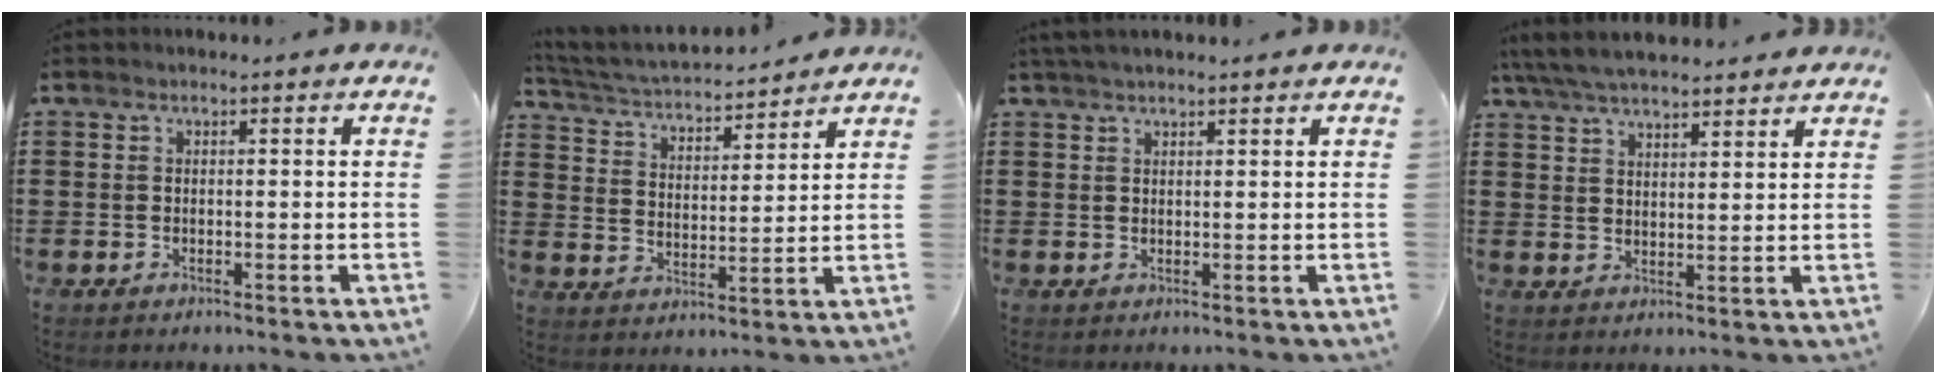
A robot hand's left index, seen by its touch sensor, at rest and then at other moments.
{"total": 3.8, "force": [3.7, 0.4, 0.8], "torque": [-0.038, -0.026, 0.058]}
{"total": 1.7, "force": [1.6, 0.2, 0.6], "torque": [-0.015, 0.001, 0.030]}
{"total": 5.9, "force": [5.5, 0.8, 1.9], "torque": [-0.054, -0.015, 0.102]}